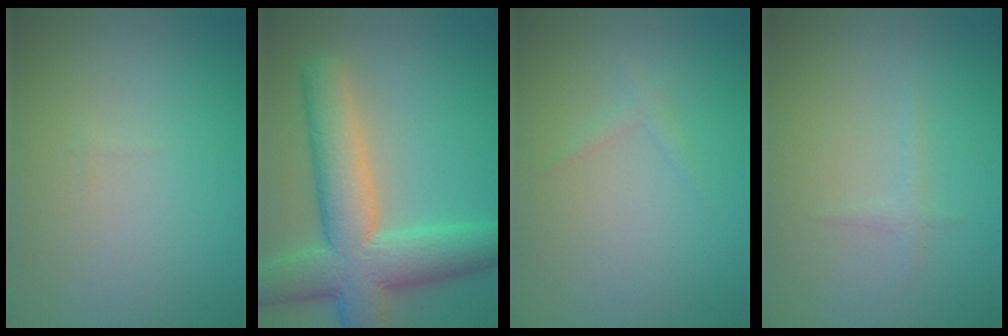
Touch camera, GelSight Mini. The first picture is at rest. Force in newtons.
{"total": 9.9, "press": 9.9, "slide": 0.6}
{"total": 0.7, "press": 0.7, "slide": 0.0}
{"total": 0.7, "press": 0.7, "slide": 0.0}